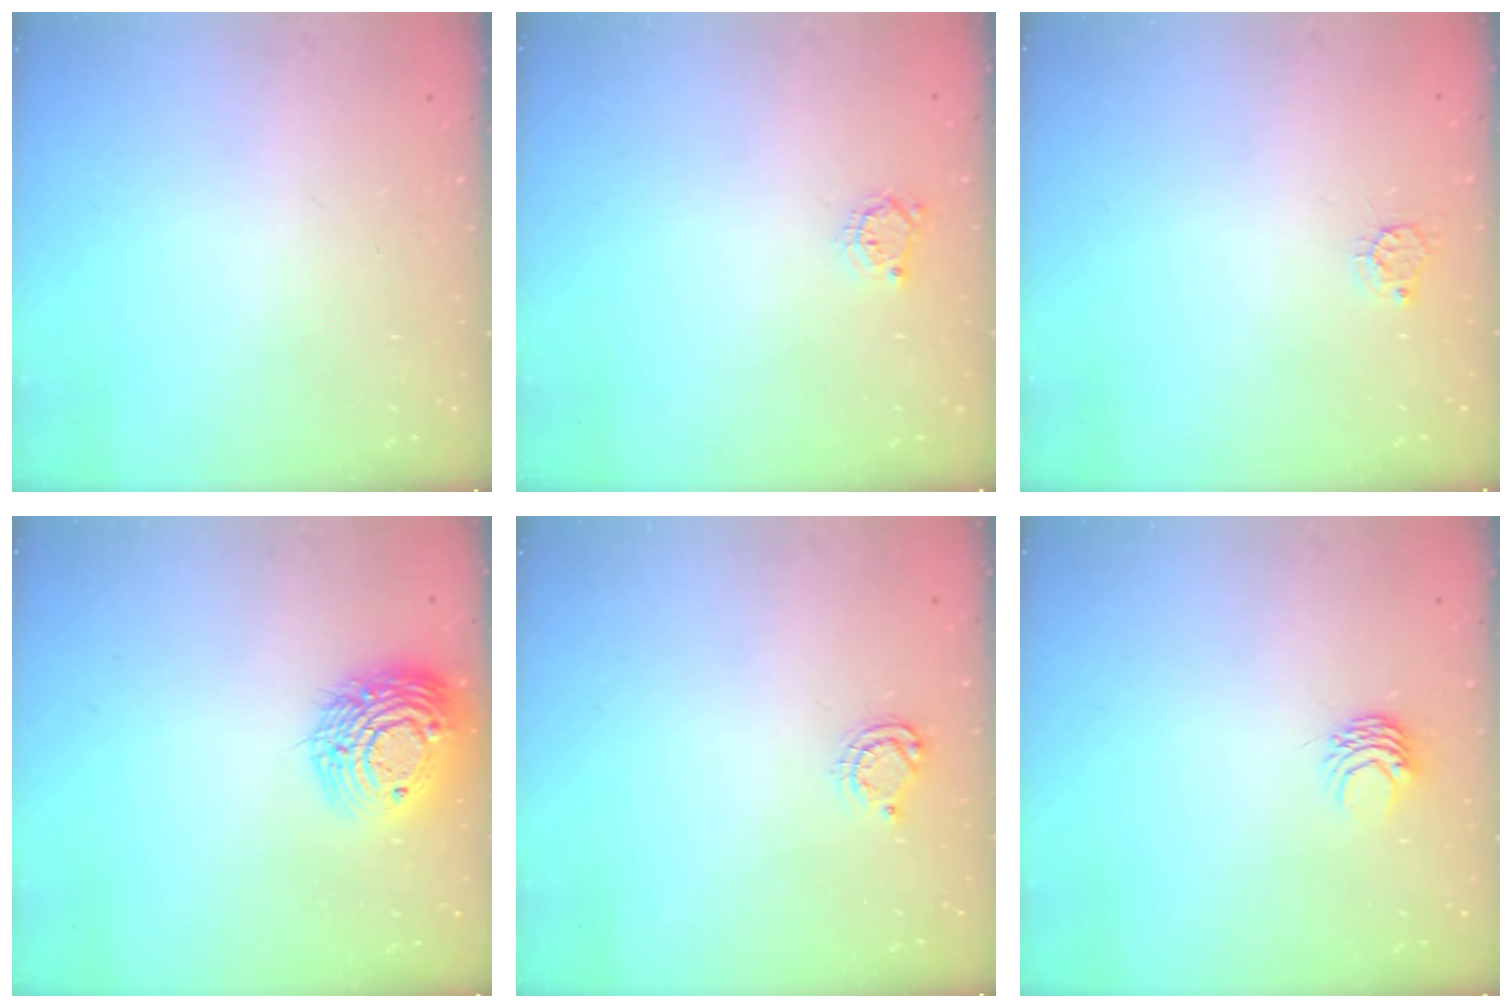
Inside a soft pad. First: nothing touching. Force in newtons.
{"total": 3.8, "press": 3.8, "slide": 0.5}
{"total": 4.1, "press": 4.0, "slide": 0.4}
{"total": 15.6, "press": 15.6, "slide": 1.4}
{"total": 5.8, "press": 5.8, "slide": 0.7}
{"total": 3.9, "press": 3.9, "slide": 0.3}